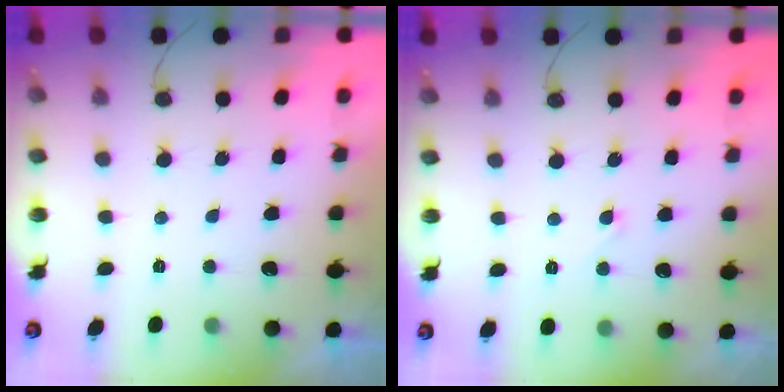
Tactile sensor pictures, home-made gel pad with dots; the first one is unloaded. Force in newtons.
{"total": 2.8, "press": 2.8, "slide": 0.2}